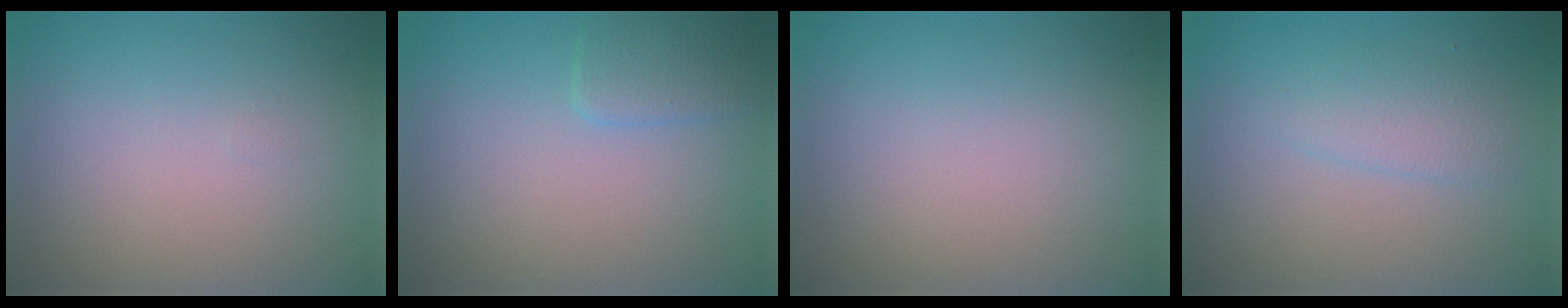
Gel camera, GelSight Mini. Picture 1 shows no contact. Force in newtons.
{"total": 1.7, "press": 1.7, "slide": 0.3}
{"total": 0.0}
{"total": 1.8, "press": 1.8, "slide": 0.1}